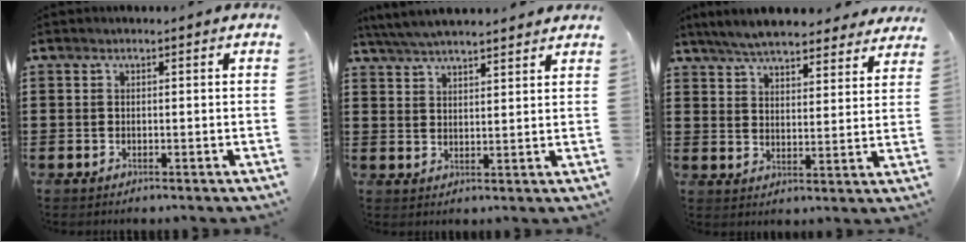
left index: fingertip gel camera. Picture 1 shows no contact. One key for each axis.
{"total": 4.7, "fx": 4.5, "fy": 0.0, "fz": 1.4, "tx": -0.042, "ty": -0.012, "tz": 0.082}
{"total": 6.5, "fx": 6.2, "fy": 0.7, "fz": 1.8, "tx": -0.059, "ty": -0.021, "tz": 0.113}